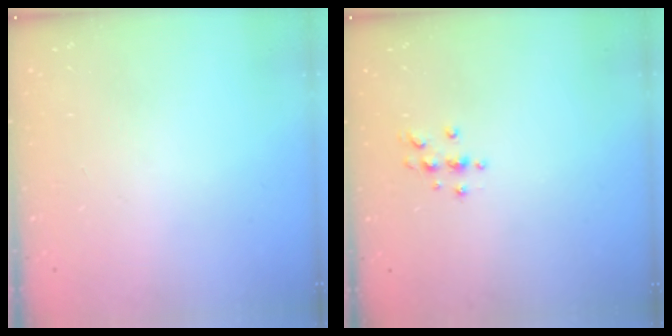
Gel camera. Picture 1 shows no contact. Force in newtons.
{"total": 4.0, "press": 3.9, "slide": 0.5}